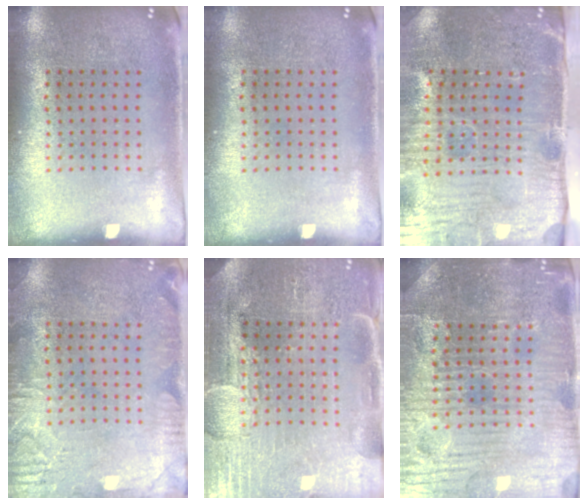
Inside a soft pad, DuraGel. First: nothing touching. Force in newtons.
{"total": 0.0}
{"total": 5.1, "press": 4.3, "slide": 2.8}
{"total": 2.8, "press": 2.7, "slide": 0.4}
{"total": 4.0, "press": 3.7, "slide": 1.5}
{"total": 4.8, "press": 4.7, "slide": 1.2}